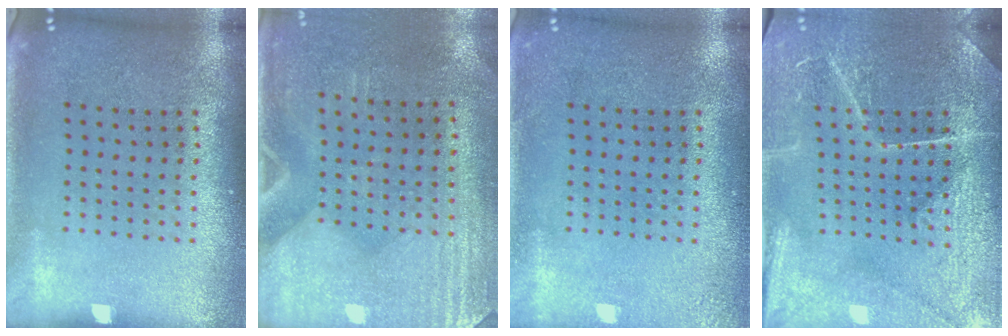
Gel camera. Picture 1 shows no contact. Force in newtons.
{"total": 2.9, "press": 2.5, "slide": 1.4}
{"total": 1.7, "press": 1.7, "slide": 0.2}
{"total": 4.1, "press": 3.9, "slide": 1.3}